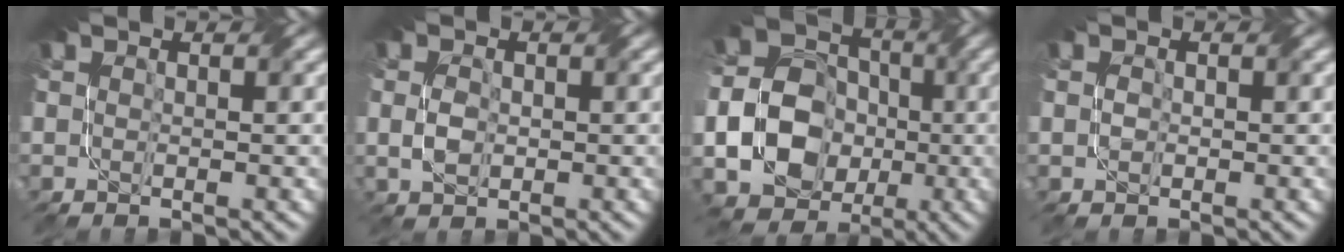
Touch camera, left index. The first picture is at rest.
{"total": 1.9, "force": [-0.9, 1.1, 1.3], "torque": [-0.030, -0.002, -0.019]}
{"total": 13.2, "force": [-3.5, 11.0, 6.3], "torque": [-0.109, -0.027, -0.079]}
{"total": 0.8, "force": [-0.6, 0.4, 0.4], "torque": [-0.007, -0.004, -0.008]}